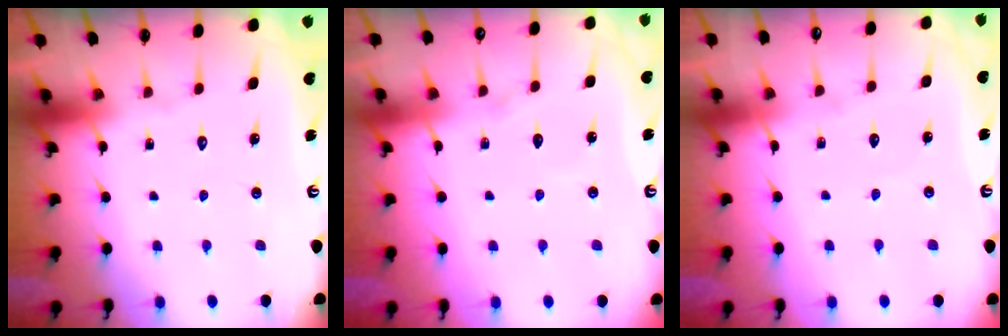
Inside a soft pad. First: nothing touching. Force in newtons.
{"total": 5.9, "press": 5.9, "slide": 0.6}
{"total": 2.0, "press": 2.0, "slide": 0.2}